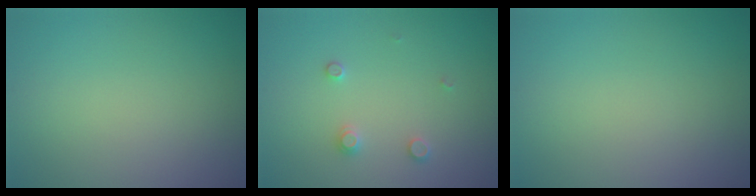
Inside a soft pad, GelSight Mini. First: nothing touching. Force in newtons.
{"total": 1.3, "press": 1.3, "slide": 0.2}
{"total": 0.0}